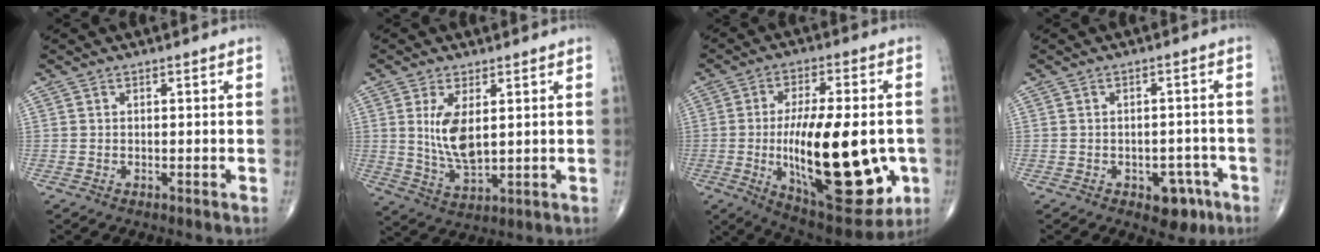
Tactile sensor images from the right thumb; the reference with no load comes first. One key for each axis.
{"total": 8.1, "fx": 1.8, "fy": 3.6, "fz": 7.1, "tx": -0.136, "ty": -0.021, "tz": 0.047}
{"total": 26.1, "fx": -4.5, "fy": 10.4, "fz": 23.5, "tx": -0.358, "ty": -0.020, "tz": -0.050}
{"total": 6.0, "fx": -3.0, "fy": 3.7, "fz": 3.6, "tx": -0.017, "ty": 0.020, "tz": -0.034}